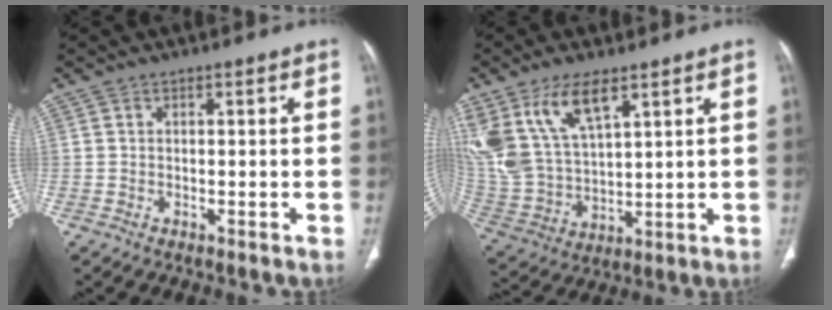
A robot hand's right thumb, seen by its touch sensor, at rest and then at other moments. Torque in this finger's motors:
{"motor_torque": [-0.37, 2.10, 1.21, 1.28, 0.21]}